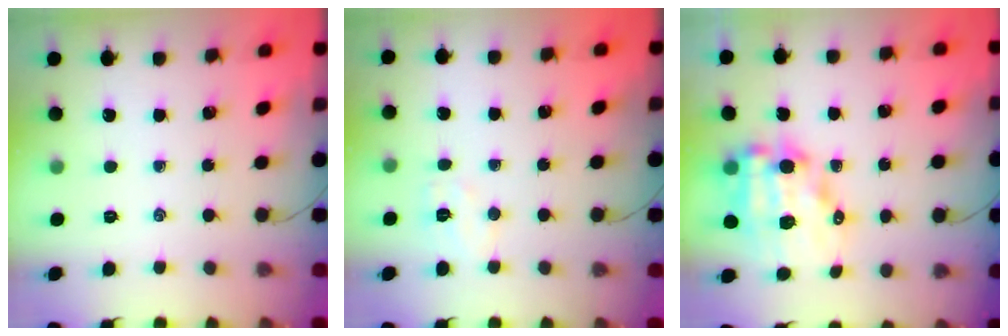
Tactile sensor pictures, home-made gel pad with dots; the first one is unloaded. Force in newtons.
{"total": 5.2, "press": 5.1, "slide": 1.2}
{"total": 12.3, "press": 12.0, "slide": 2.9}